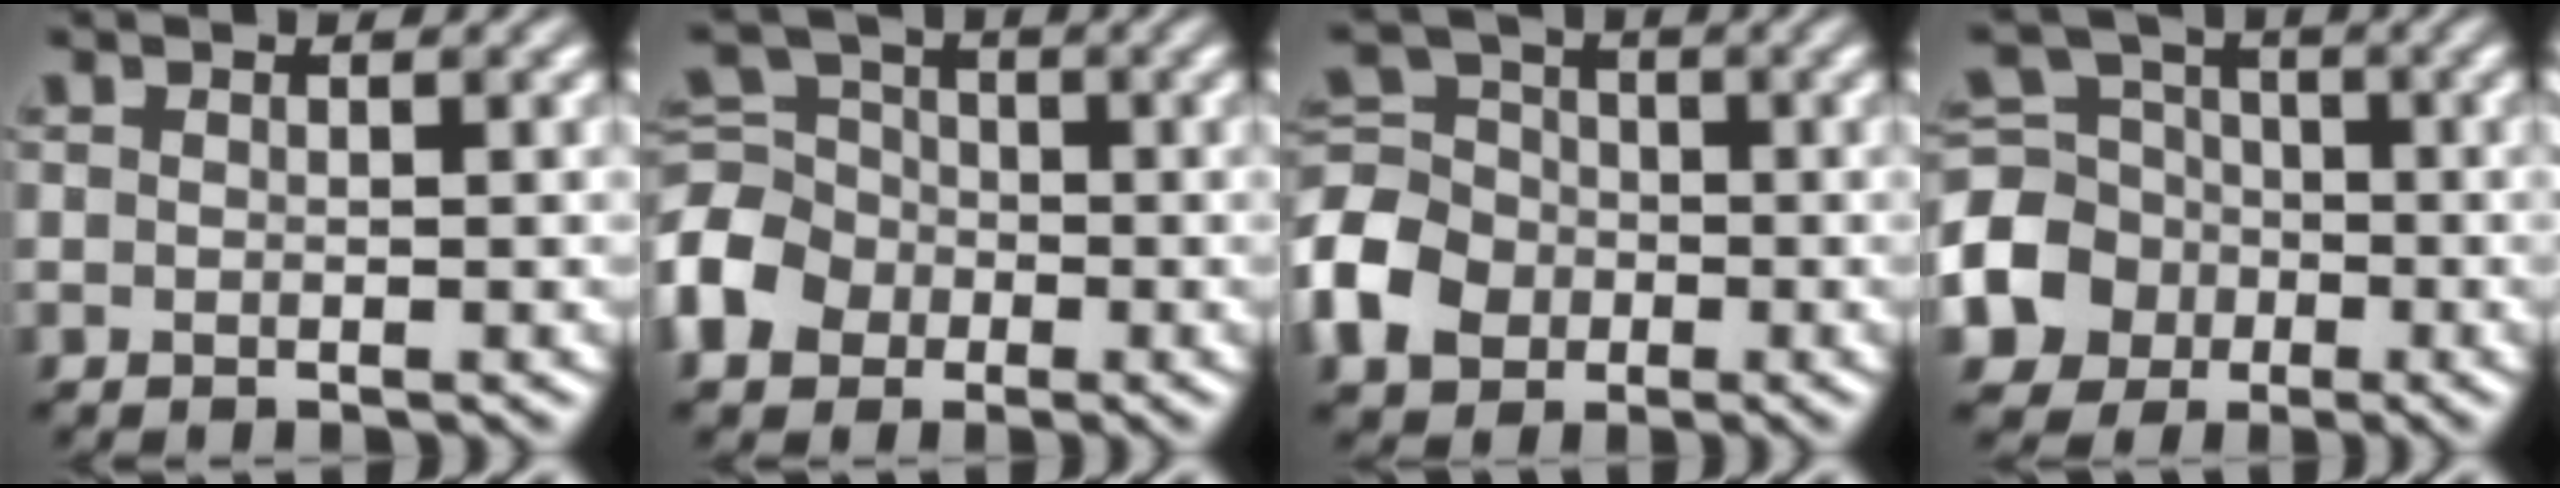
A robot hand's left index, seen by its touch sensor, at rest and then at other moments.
{"total": 6.2, "force": [-2.3, 5.1, 2.7], "torque": [-0.066, 0.013, -0.068]}
{"total": 6.9, "force": [-2.5, 5.6, 3.1], "torque": [-0.076, 0.011, -0.073]}
{"total": 6.4, "force": [-2.1, 5.6, 2.3], "torque": [-0.059, 0.002, -0.054]}